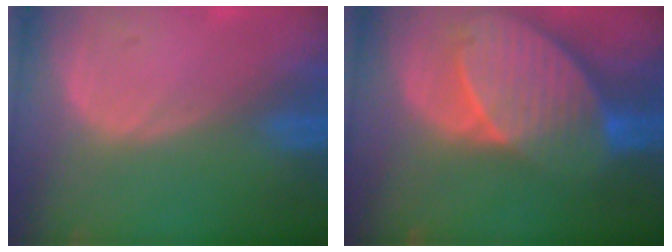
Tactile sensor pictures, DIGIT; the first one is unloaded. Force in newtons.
{"total": 10.4, "press": 9.1, "slide": 5.0}